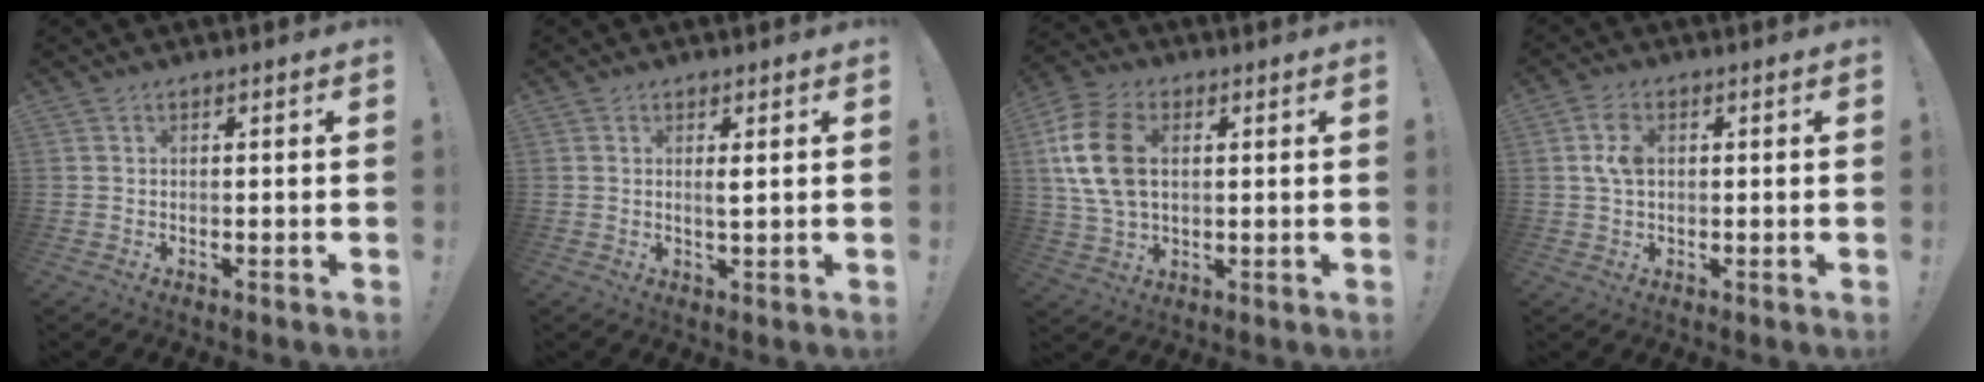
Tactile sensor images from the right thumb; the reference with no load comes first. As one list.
[{"total": 1.9, "force": [0.6, 0.2, 1.8], "torque": [-0.028, -0.005, 0.007]}, {"total": 14.9, "force": [2.5, 10.0, 10.8], "torque": [-0.209, 0.008, 0.052]}, {"total": 6.1, "force": [1.2, 3.7, 4.7], "torque": [-0.094, 0.007, 0.022]}]